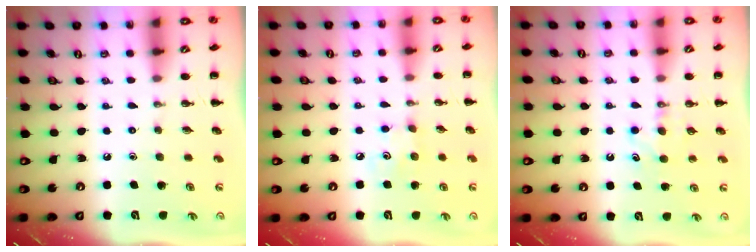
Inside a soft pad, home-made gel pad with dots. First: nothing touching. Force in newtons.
{"total": 4.5, "press": 4.3, "slide": 1.2}
{"total": 5.1, "press": 4.8, "slide": 1.5}